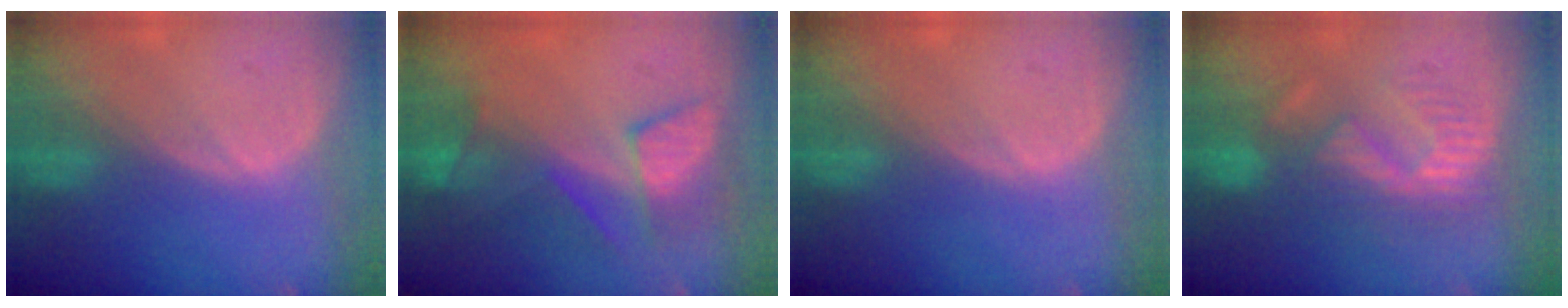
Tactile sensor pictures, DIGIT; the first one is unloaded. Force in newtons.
{"total": 8.0, "press": 7.4, "slide": 3.0}
{"total": 0.0}
{"total": 8.6, "press": 8.2, "slide": 2.6}